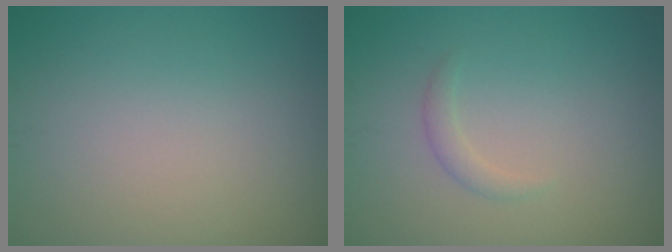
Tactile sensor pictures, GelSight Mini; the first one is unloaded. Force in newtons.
{"total": 1.1, "press": 1.1, "slide": 0.0}